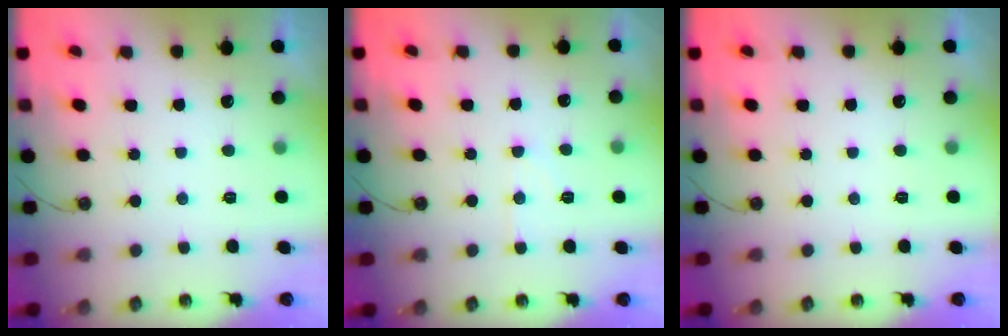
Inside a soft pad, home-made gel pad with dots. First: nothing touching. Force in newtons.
{"total": 6.8, "press": 6.8, "slide": 0.7}
{"total": 0.0}